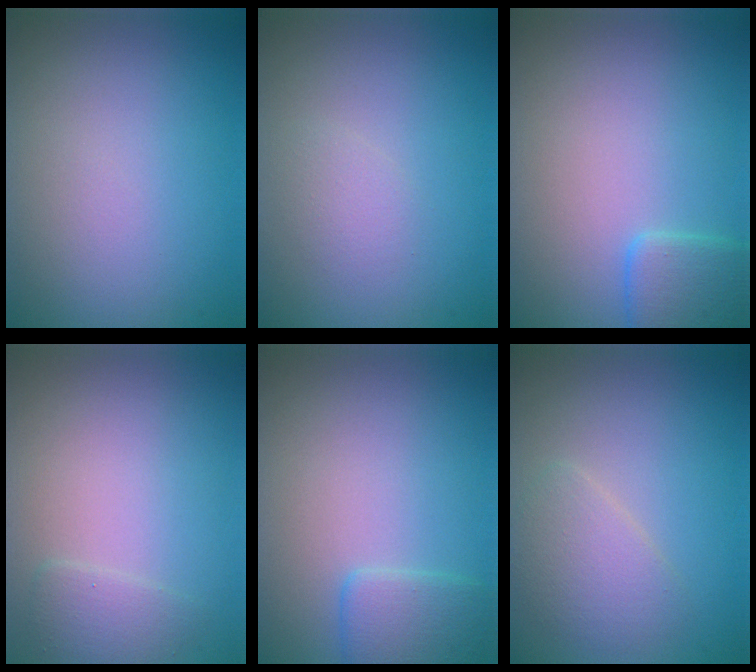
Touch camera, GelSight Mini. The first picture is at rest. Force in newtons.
{"total": 1.1, "press": 1.1, "slide": 0.1}
{"total": 2.5, "press": 2.5, "slide": 0.1}
{"total": 1.4, "press": 1.4, "slide": 0.1}
{"total": 2.3, "press": 2.3, "slide": 0.2}
{"total": 2.5, "press": 2.5, "slide": 0.1}